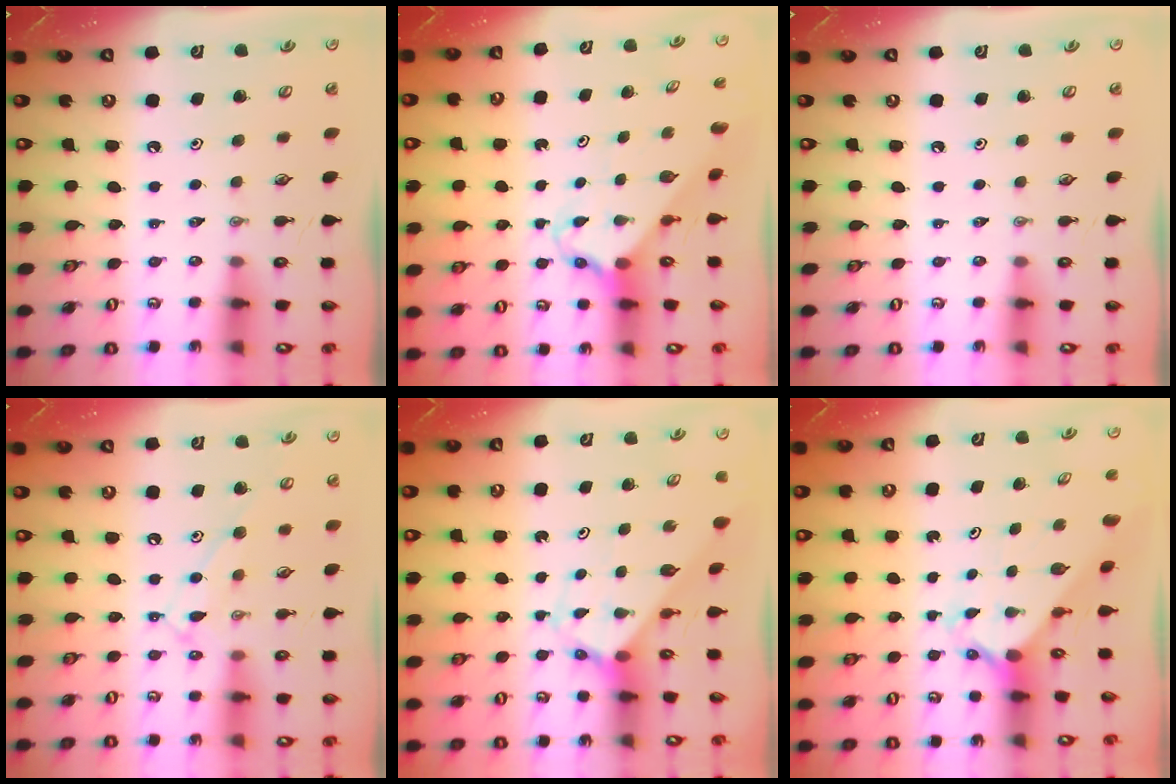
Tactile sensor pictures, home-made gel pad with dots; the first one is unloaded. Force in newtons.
{"total": 2.6, "press": 2.6, "slide": 0.2}
{"total": 0.0}
{"total": 10.7, "press": 10.7, "slide": 0.8}
{"total": 2.9, "press": 2.9, "slide": 0.2}
{"total": 2.4, "press": 2.4, "slide": 0.2}